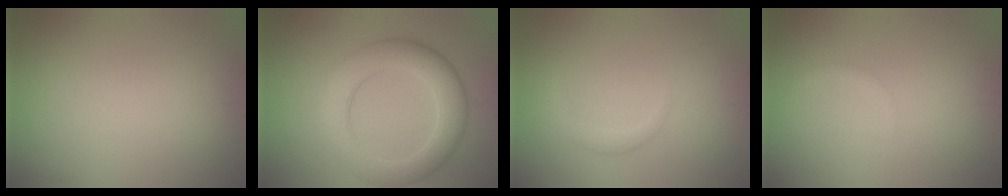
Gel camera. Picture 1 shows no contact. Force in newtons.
{"total": 6.3, "press": 6.3, "slide": 0.1}
{"total": 1.4, "press": 1.4, "slide": 0.1}
{"total": 0.6, "press": 0.6, "slide": 0.1}